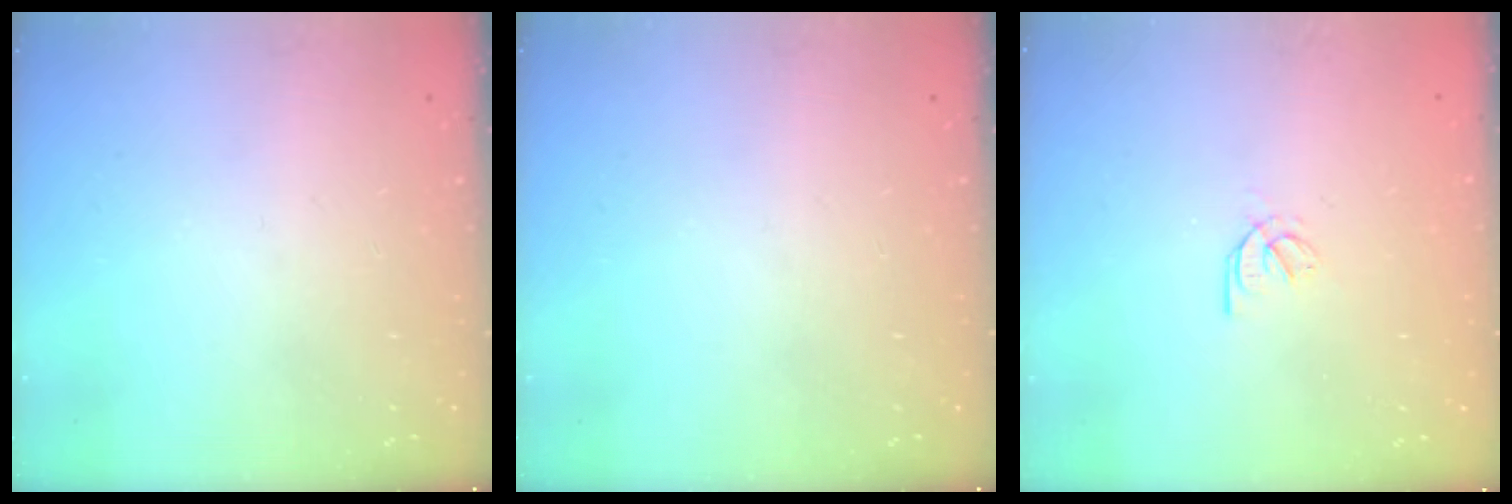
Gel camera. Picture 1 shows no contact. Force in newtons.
{"total": 0.0}
{"total": 1.9, "press": 1.8, "slide": 0.5}